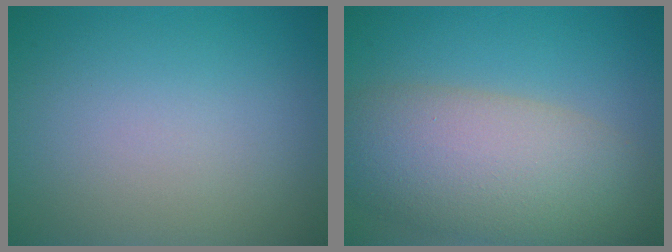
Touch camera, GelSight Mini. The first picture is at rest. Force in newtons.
{"total": 9.0, "press": 9.0, "slide": 0.7}